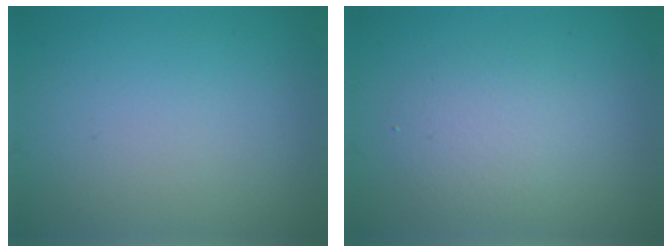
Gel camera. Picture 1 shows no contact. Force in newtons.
{"total": 2.9, "press": 2.9, "slide": 0.4}